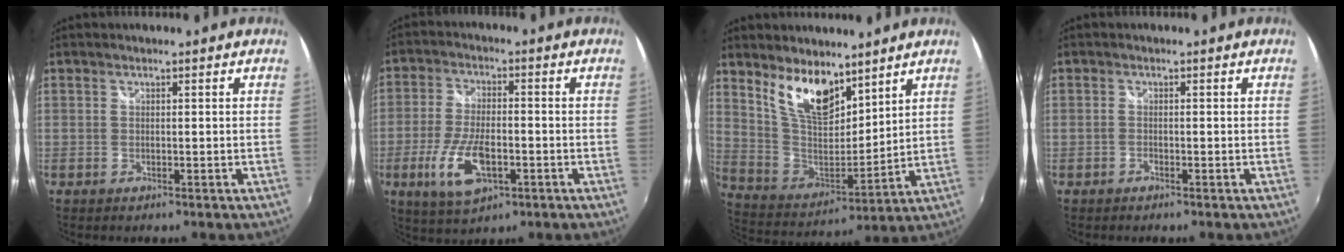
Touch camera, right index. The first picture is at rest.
{"total": 10.8, "force": [-3.9, 4.5, 9.1], "torque": [-0.190, -0.015, -0.069]}
{"total": 12.8, "force": [8.6, 5.6, 7.6], "torque": [-0.148, -0.003, 0.172]}
{"total": 0.6, "force": [-0.5, 0.2, 0.3], "torque": [-0.005, -0.001, -0.010]}